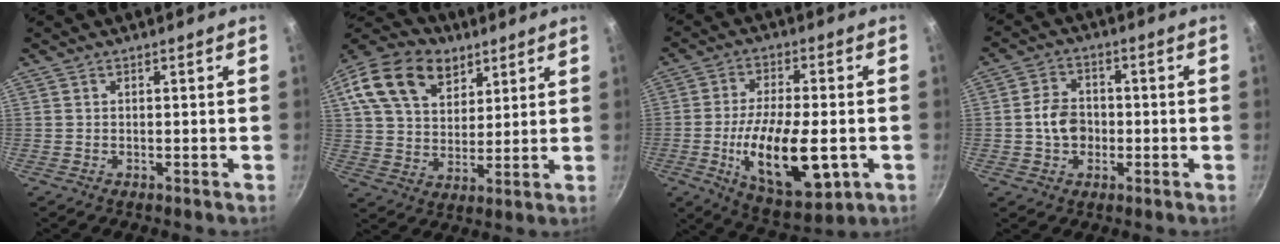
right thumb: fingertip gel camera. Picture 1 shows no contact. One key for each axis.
{"total": 18.8, "fx": 9.5, "fy": 12.6, "fz": 10.2, "tx": -0.169, "ty": -0.008, "tz": 0.164}
{"total": 18.1, "fx": -4.2, "fy": 7.5, "fz": 15.9, "tx": -0.261, "ty": 0.004, "tz": -0.064}
{"total": 6.6, "fx": -1.0, "fy": 5.2, "fz": 3.9, "tx": -0.045, "ty": 0.016, "tz": -0.021}